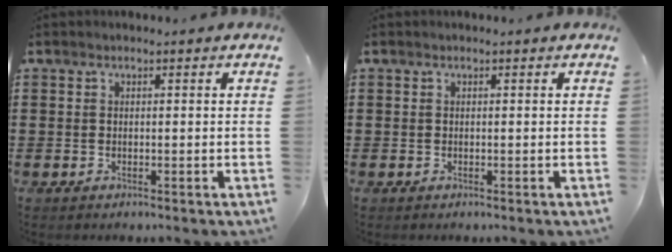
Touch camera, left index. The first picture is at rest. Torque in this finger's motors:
{"motor_torque": [0.09, 0.09, 0.00, 0.00]}